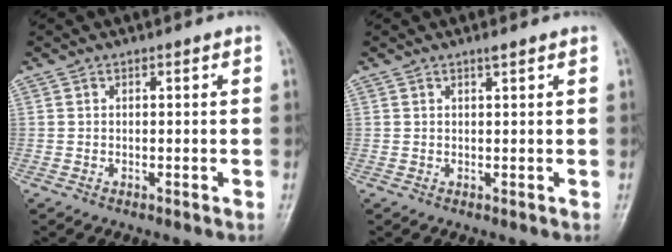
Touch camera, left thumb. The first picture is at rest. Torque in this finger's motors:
{"motor_torque": [0.12, 0.05, 0.02, -0.16, 0.00]}